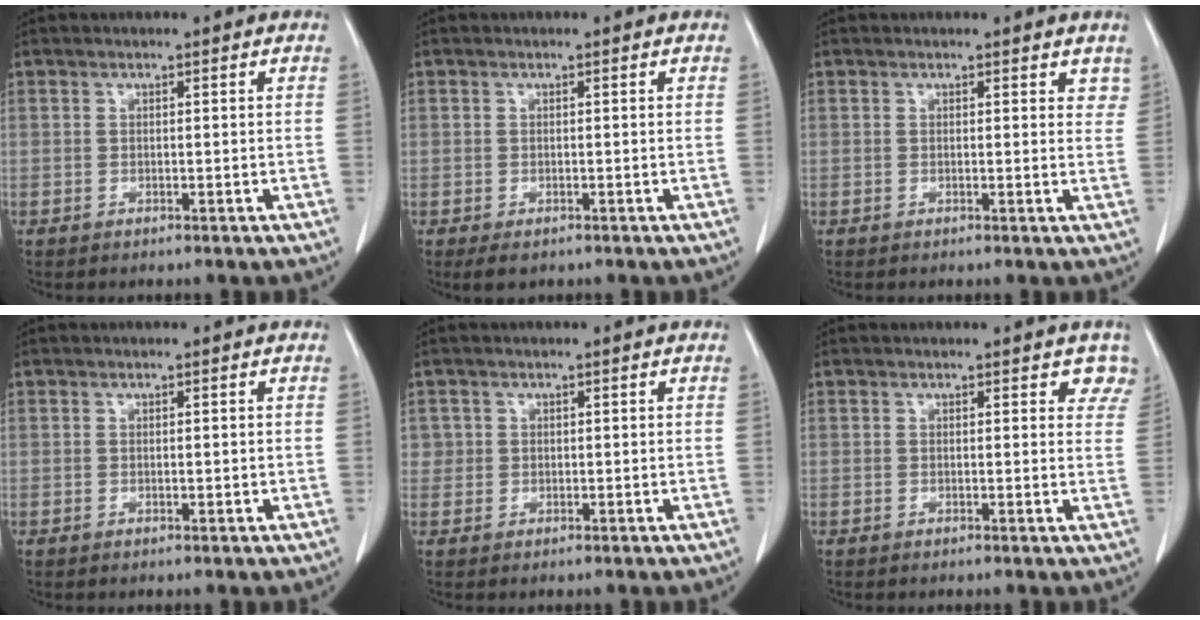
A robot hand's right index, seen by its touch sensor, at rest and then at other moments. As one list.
[{"total": 1.9, "force": [-1.0, 1.3, 0.9], "torque": [-0.014, 0.000, -0.008]}, {"total": 2.5, "force": [2.0, 1.2, 0.9], "torque": [0.005, -0.003, 0.011]}, {"total": 0.6, "force": [0.0, 0.3, 0.5], "torque": [-0.009, -0.001, 0.003]}, {"total": 1.8, "force": [0.4, 1.7, -0.1], "torque": [0.018, 0.003, 0.002]}, {"total": 3.5, "force": [3.0, 1.7, 0.7], "torque": [0.018, -0.007, 0.010]}]